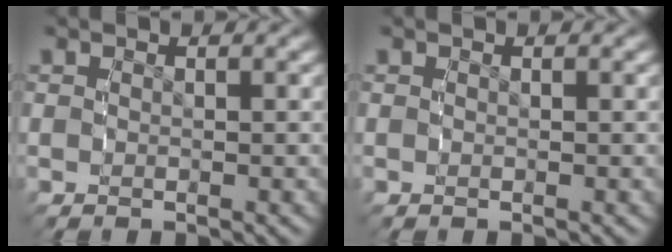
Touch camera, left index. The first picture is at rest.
{"total": 0.0}